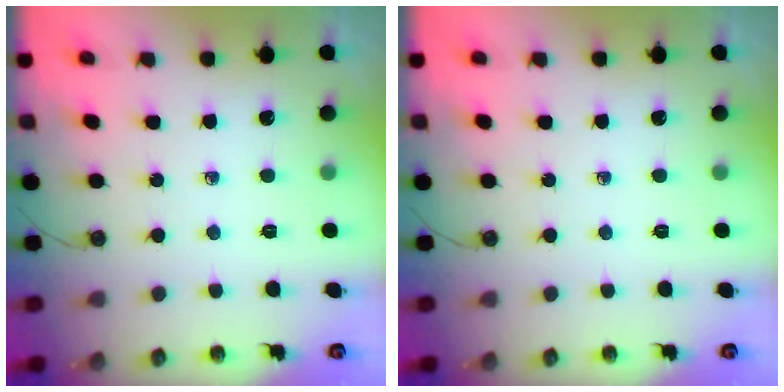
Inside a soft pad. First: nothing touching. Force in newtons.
{"total": 0.0}